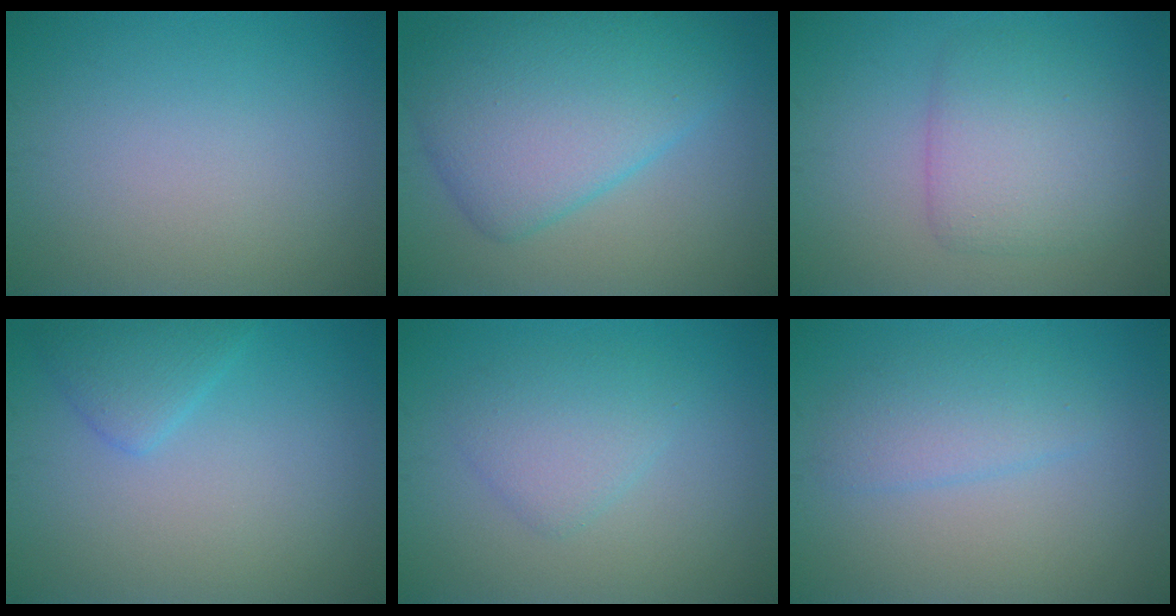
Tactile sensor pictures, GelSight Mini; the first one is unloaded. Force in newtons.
{"total": 7.8, "press": 7.8, "slide": 0.2}
{"total": 4.2, "press": 4.2, "slide": 0.3}
{"total": 2.3, "press": 2.3, "slide": 0.1}
{"total": 2.7, "press": 2.7, "slide": 0.0}
{"total": 2.6, "press": 2.6, "slide": 0.1}